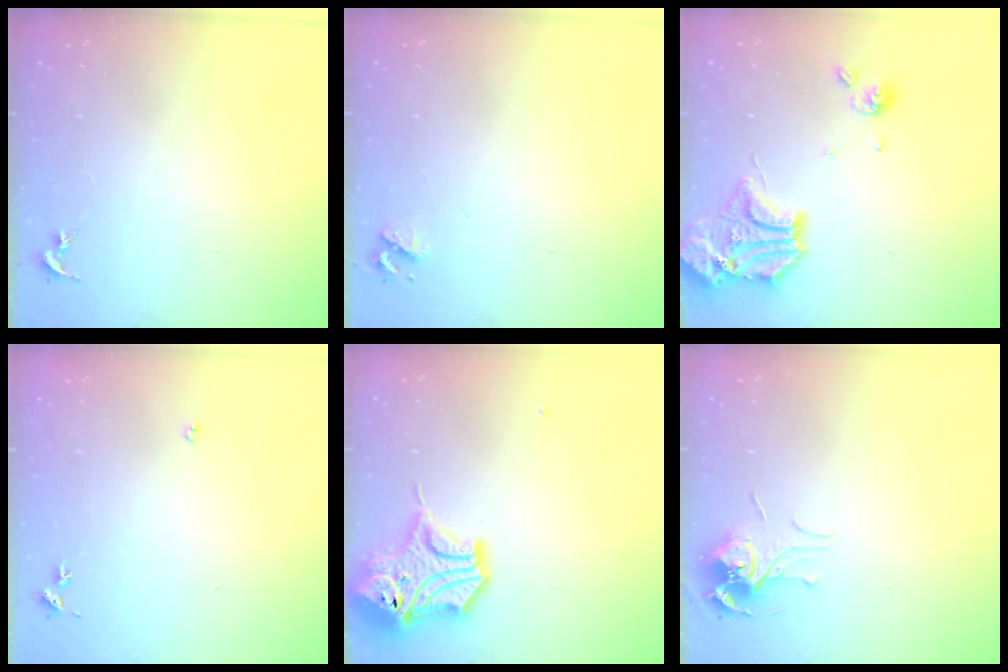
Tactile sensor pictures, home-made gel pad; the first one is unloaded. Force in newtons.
{"total": 3.3, "press": 3.3, "slide": 0.5}
{"total": 16.0, "press": 15.8, "slide": 2.5}
{"total": 2.7, "press": 2.7, "slide": 0.5}
{"total": 14.8, "press": 14.7, "slide": 2.2}
{"total": 7.8, "press": 7.7, "slide": 0.7}